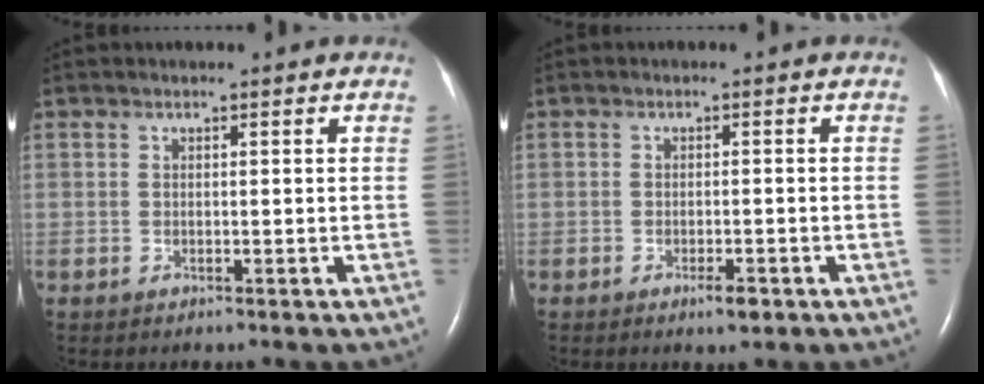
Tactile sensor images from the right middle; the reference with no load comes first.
{"total": 2.0, "force": [-1.2, 0.5, 1.5], "torque": [-0.027, -0.003, -0.015]}